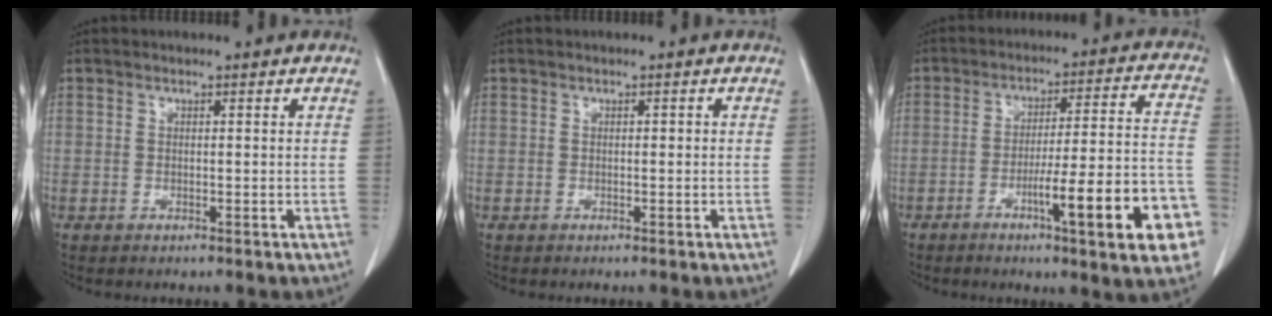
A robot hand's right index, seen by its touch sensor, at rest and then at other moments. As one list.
[{"total": 0.0}, {"total": 17.2, "force": [-7.0, 1.3, 15.7], "torque": [-0.165, 0.014, -0.092]}]